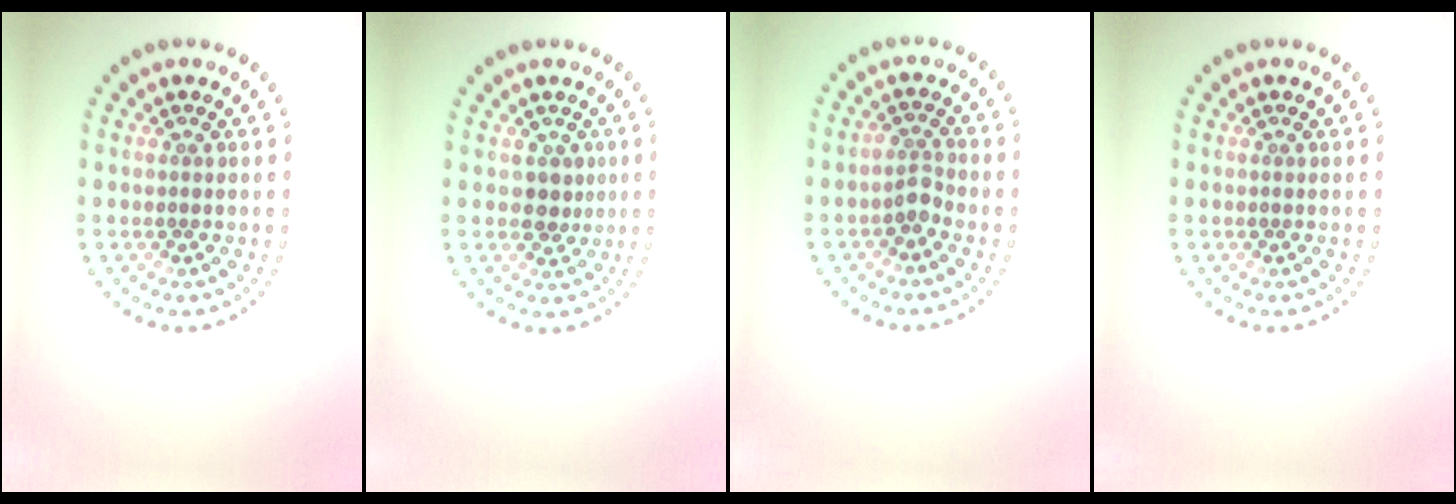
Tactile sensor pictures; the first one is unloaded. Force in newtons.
{"total": 1.9, "press": 1.6, "slide": 1.1}
{"total": 1.6, "press": 1.2, "slide": 1.1}
{"total": 0.0}